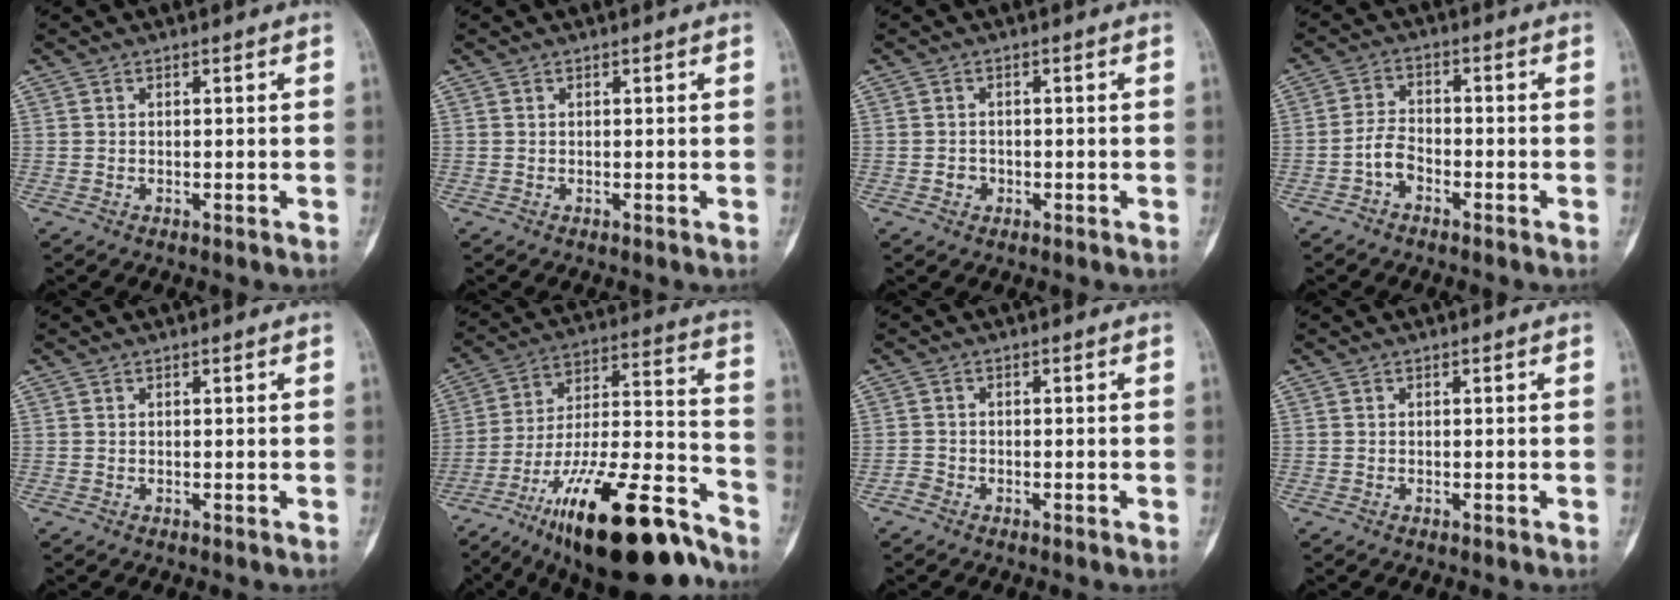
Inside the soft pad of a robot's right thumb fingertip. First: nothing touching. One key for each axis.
{"total": 0.0}
{"total": 2.0, "fx": -0.8, "fy": 1.8, "fz": 0.5, "tx": 0.006, "ty": 0.009, "tz": -0.015}
{"total": 4.5, "fx": -2.4, "fy": 2.8, "fz": 2.5, "tx": -0.036, "ty": 0.025, "tz": -0.051}
{"total": 0.0}
{"total": 28.7, "fx": -19.2, "fy": 8.4, "fz": 19.6, "tx": -0.271, "ty": 0.086, "tz": -0.317}
{"total": 1.7, "fx": -1.2, "fy": 1.1, "fz": 0.3, "tx": 0.001, "ty": 0.004, "tz": -0.030}
{"total": 0.0}